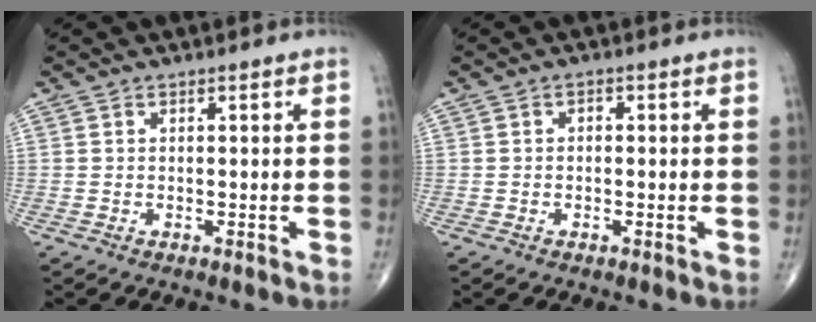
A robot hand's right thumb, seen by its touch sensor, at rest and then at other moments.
{"total": 0.8, "force": [-0.1, 0.6, 0.5], "torque": [0.000, 0.005, -0.006]}